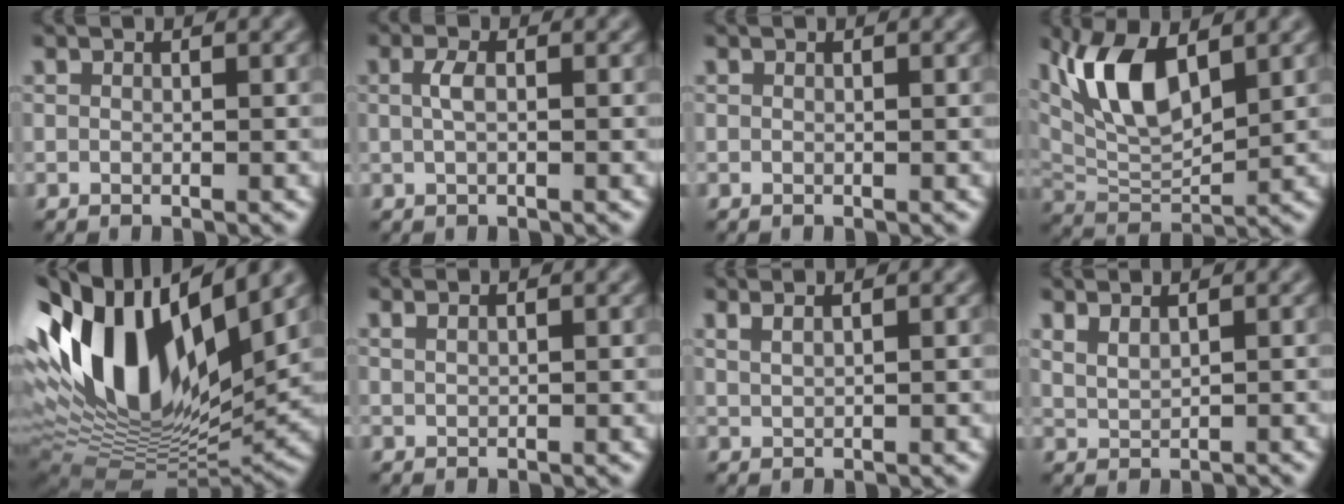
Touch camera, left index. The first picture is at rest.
{"total": 1.2, "force": [-0.2, 0.4, 1.1], "torque": [-0.026, 0.006, -0.002]}
{"total": 0.0}
{"total": 7.4, "force": [3.0, 3.2, 5.9], "torque": [-0.124, 0.003, 0.059]}
{"total": 15.9, "force": [3.7, 8.3, 13.1], "torque": [-0.256, 0.014, 0.059]}
{"total": 1.2, "force": [0.9, 0.6, 0.6], "torque": [0.006, 0.002, 0.001]}
{"total": 2.0, "force": [1.4, 0.8, 1.1], "torque": [0.005, 0.008, 0.003]}
{"total": 1.7, "force": [1.4, 0.5, 0.7], "torque": [-0.011, 0.006, 0.032]}